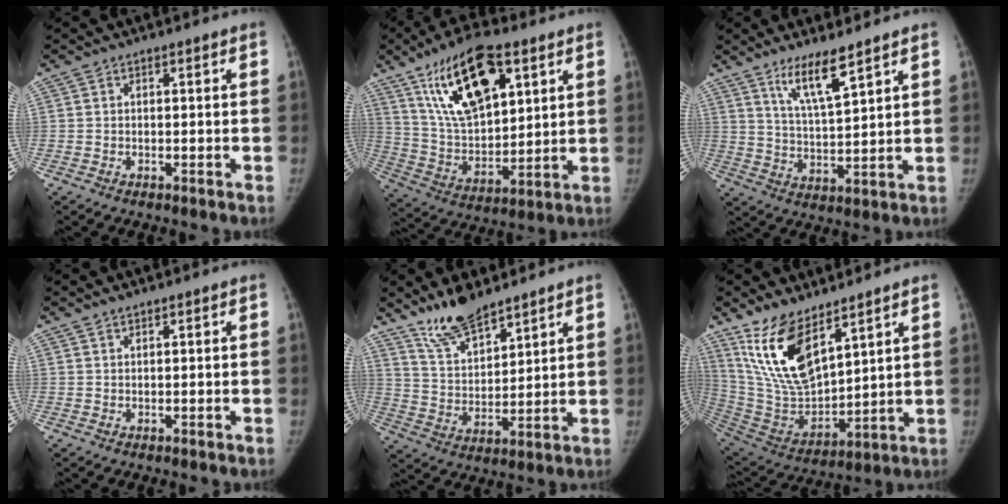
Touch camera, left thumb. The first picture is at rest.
{"total": 20.1, "force": [10.0, 9.1, 14.9], "torque": [-0.225, -0.035, 0.187]}
{"total": 8.4, "force": [5.9, 1.3, 5.9], "torque": [-0.106, -0.046, 0.116]}
{"total": 0.9, "force": [0.7, 0.2, 0.4], "torque": [-0.008, -0.002, 0.015]}
{"total": 10.5, "force": [8.6, 3.4, 4.9], "torque": [-0.069, -0.056, 0.171]}
{"total": 16.6, "force": [10.5, 6.8, 11.0], "torque": [-0.186, -0.058, 0.223]}